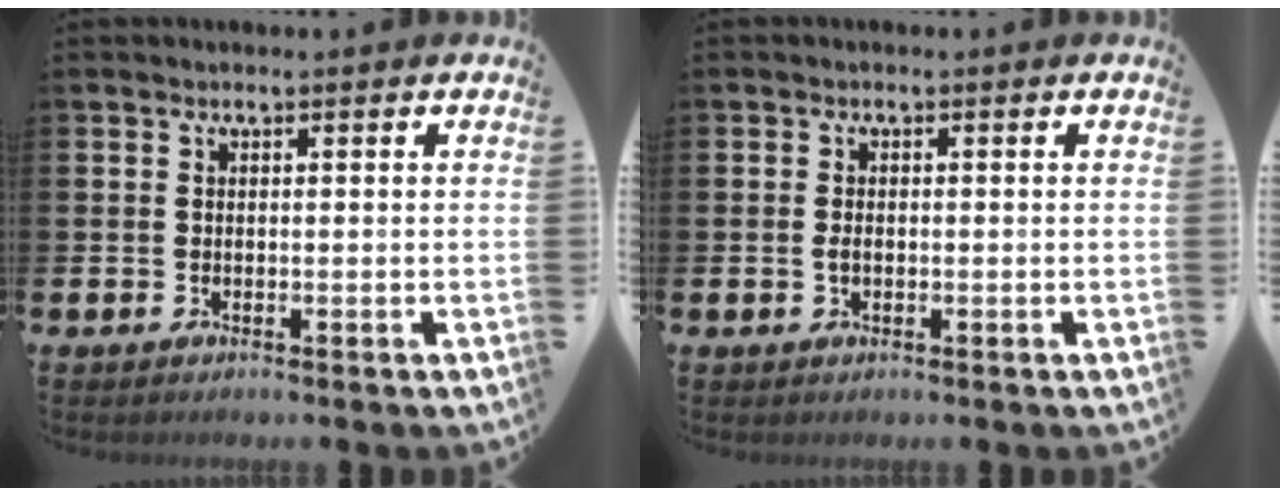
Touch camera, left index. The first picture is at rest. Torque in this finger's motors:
{"motor_torque": [0.09, 0.03, 0.01, 0.01]}